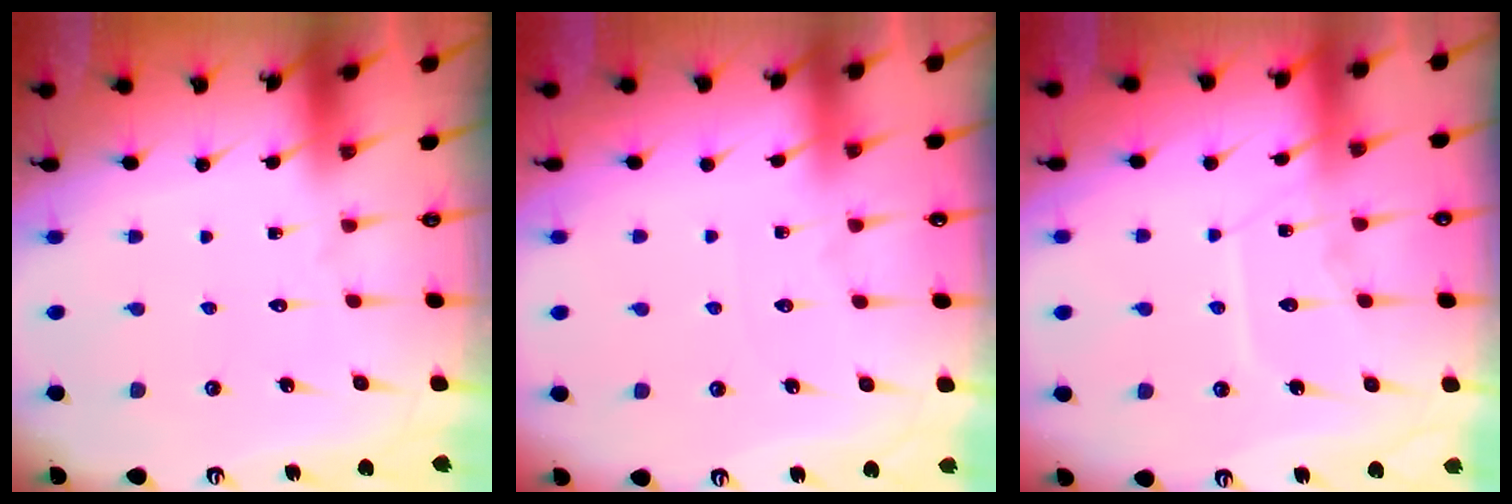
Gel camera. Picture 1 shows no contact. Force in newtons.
{"total": 3.0, "press": 2.9, "slide": 0.4}
{"total": 8.2, "press": 8.1, "slide": 0.9}